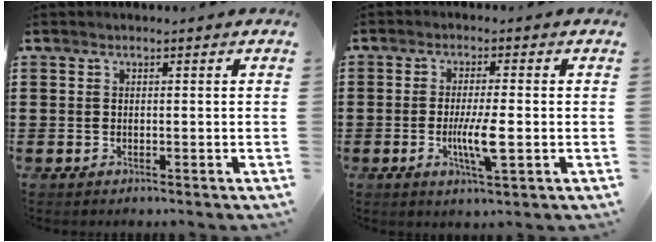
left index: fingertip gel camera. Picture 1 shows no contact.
{"total": 5.6, "force": [-1.0, 0.9, 5.5], "torque": [-0.107, -0.008, -0.021]}